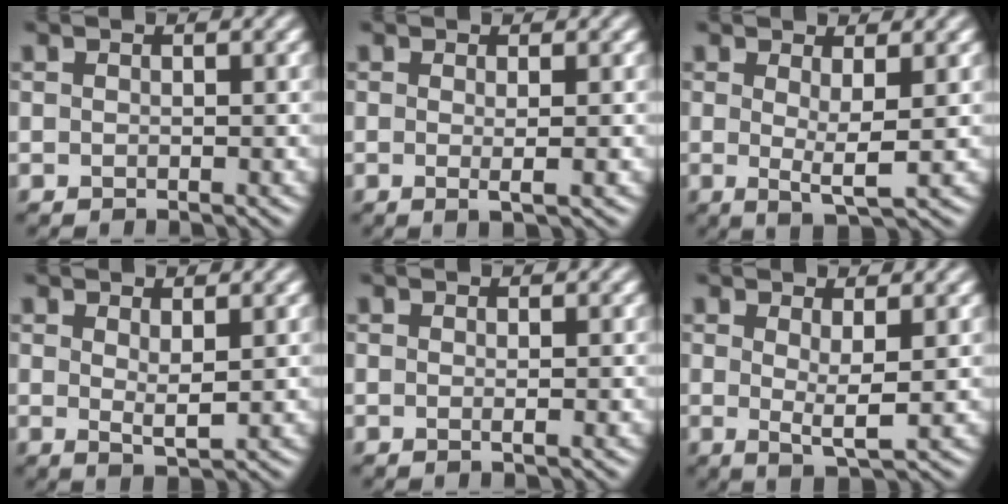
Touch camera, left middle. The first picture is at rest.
{"total": 1.3, "force": [-0.3, -0.5, 1.2], "torque": [-0.025, -0.001, -0.006]}
{"total": 2.3, "force": [0.1, -0.2, 2.3], "torque": [-0.046, -0.012, 0.004]}
{"total": 1.4, "force": [0.6, -0.1, 1.3], "torque": [-0.029, -0.007, 0.013]}
{"total": 0.7, "force": [-0.3, -0.3, 0.6], "torque": [-0.010, -0.001, -0.003]}
{"total": 2.0, "force": [0.3, -0.2, 2.0], "torque": [-0.042, -0.012, 0.007]}